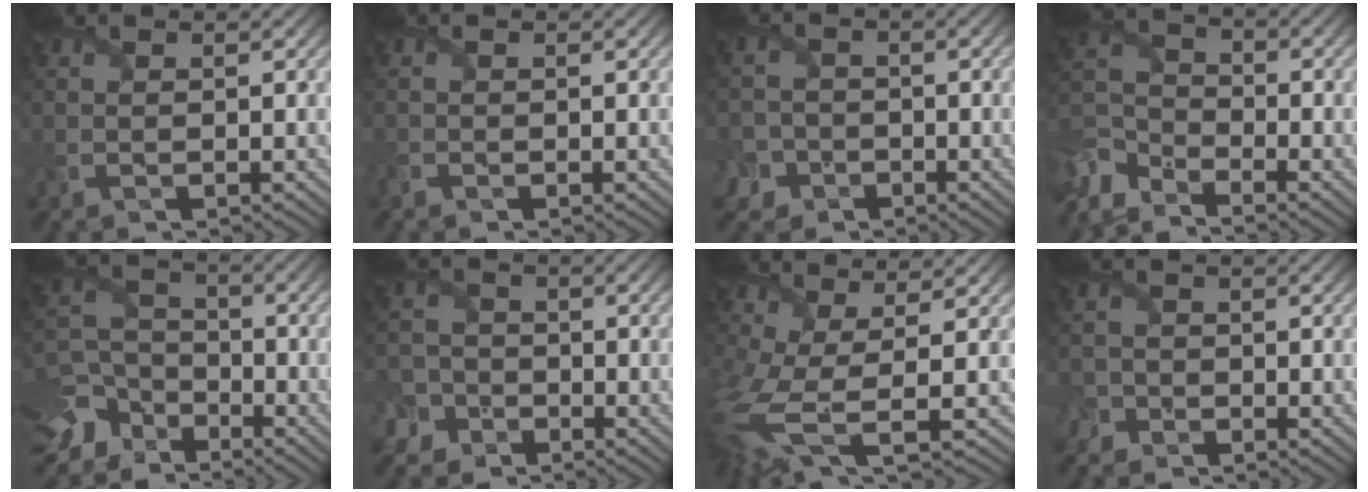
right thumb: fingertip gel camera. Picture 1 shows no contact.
{"total": 0.9, "force": [-0.8, 0.5, 0.2], "torque": [-0.008, -0.003, -0.019]}
{"total": 5.2, "force": [-2.6, 4.3, 1.0], "torque": [-0.019, -0.005, -0.065]}
{"total": 7.0, "force": [-5.7, 2.8, 2.9], "torque": [-0.076, -0.014, -0.132]}
{"total": 10.6, "force": [-6.9, 7.1, 3.8], "torque": [-0.109, -0.032, -0.125]}
{"total": 6.2, "force": [-3.6, 4.8, 1.4], "torque": [-0.026, -0.015, -0.087]}
{"total": 8.6, "force": [-1.3, 3.5, 7.8], "torque": [-0.196, -0.023, -0.024]}
{"total": 2.1, "force": [-1.5, 1.4, 0.1], "torque": [0.003, 0.001, -0.042]}